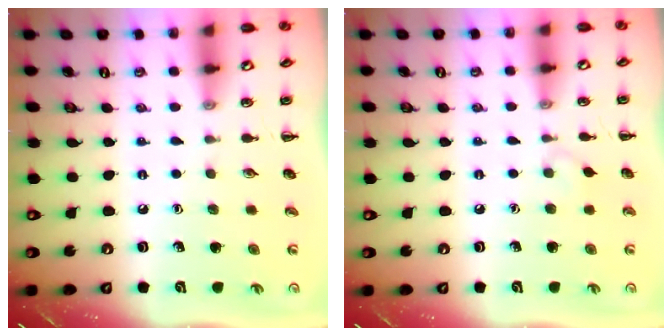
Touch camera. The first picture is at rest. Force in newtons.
{"total": 3.8, "press": 3.5, "slide": 1.5}